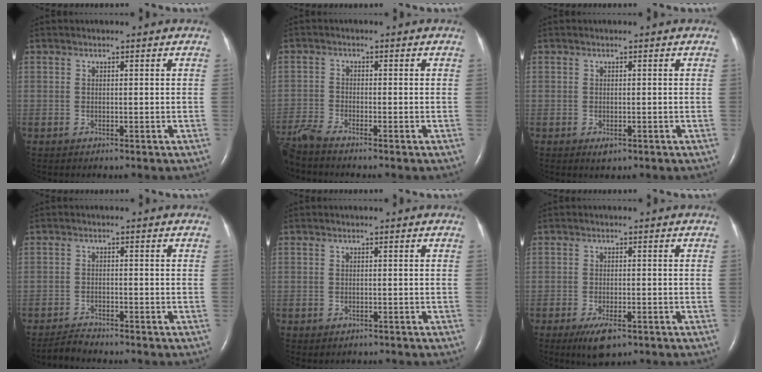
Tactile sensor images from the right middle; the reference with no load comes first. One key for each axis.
{"total": 4.7, "fx": -4.4, "fy": -0.8, "fz": 1.6, "tx": -0.038, "ty": -0.016, "tz": -0.087}
{"total": 1.1, "fx": -0.5, "fy": 0.5, "fz": 0.8, "tx": -0.013, "ty": -0.003, "tz": -0.002}
{"total": 2.5, "fx": -2.5, "fy": 0.1, "fz": 0.2, "tx": -0.012, "ty": -0.013, "tz": -0.045}
{"total": 1.0, "fx": -0.7, "fy": 0.6, "fz": 0.2, "tx": -0.008, "ty": -0.001, "tz": -0.007}
{"total": 4.7, "fx": -2.8, "fy": 1.6, "fz": 3.5, "tx": -0.067, "ty": -0.009, "tz": -0.041}